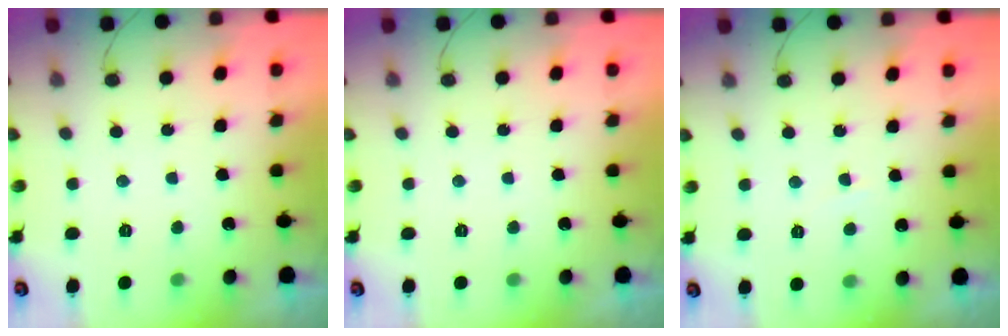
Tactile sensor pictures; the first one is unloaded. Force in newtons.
{"total": 0.0}
{"total": 1.4, "press": 1.4, "slide": 0.1}